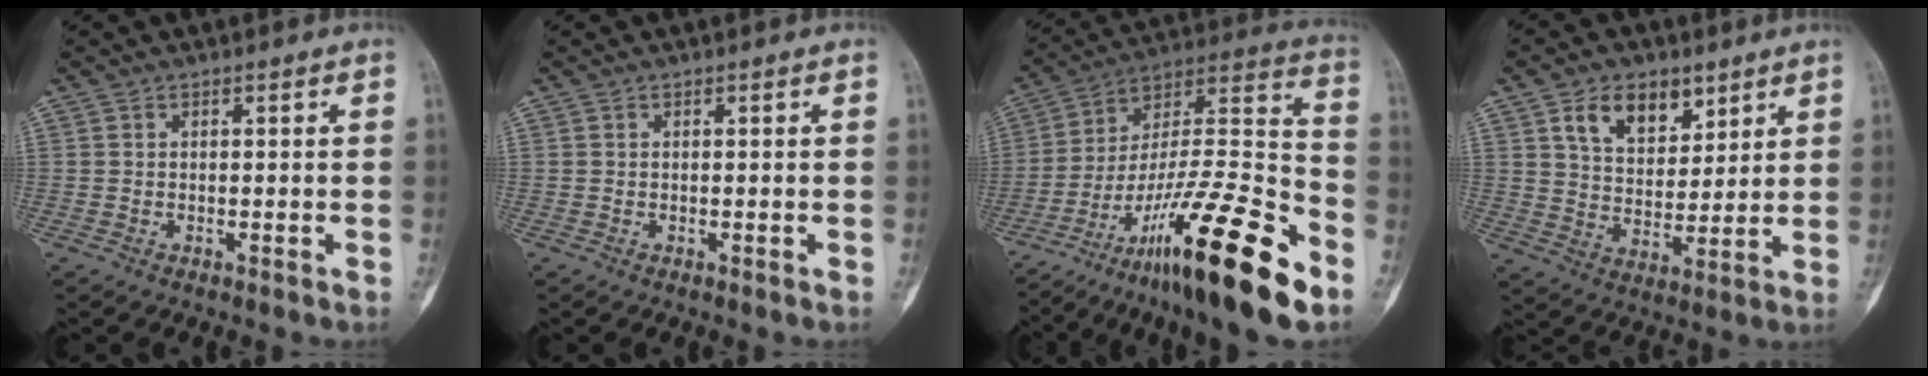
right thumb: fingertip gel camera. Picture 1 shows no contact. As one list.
[{"total": 0.0}, {"total": 27.8, "force": [-16.4, 5.4, 21.8], "torque": [-0.337, 0.075, -0.270]}, {"total": 10.5, "force": [5.8, 6.4, 6.0], "torque": [-0.072, -0.032, 0.104]}]